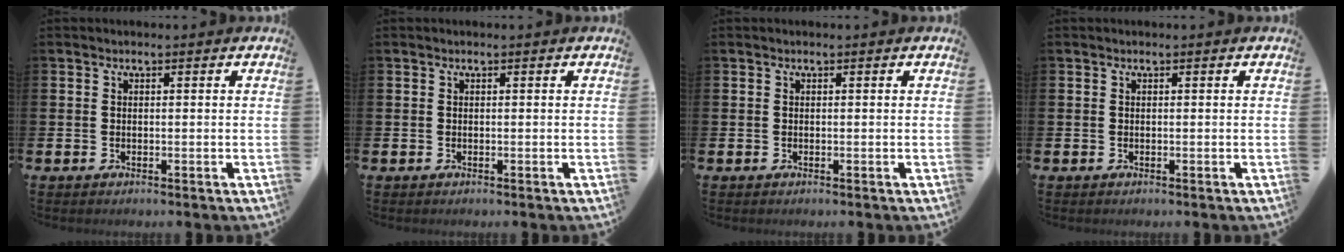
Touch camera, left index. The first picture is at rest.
{"total": 0.0}
{"total": 0.0}
{"total": 0.0}